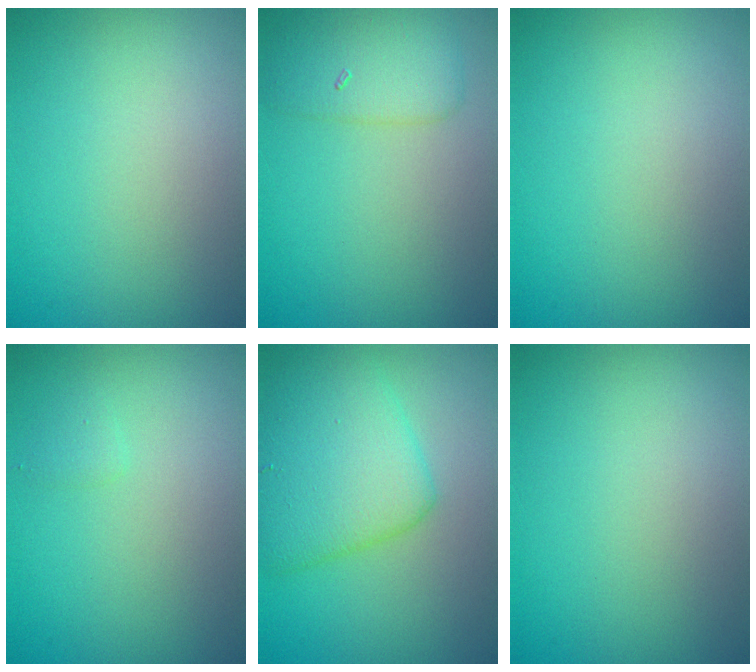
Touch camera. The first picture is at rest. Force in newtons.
{"total": 3.1, "press": 3.1, "slide": 0.1}
{"total": 0.0}
{"total": 0.7, "press": 0.7, "slide": 0.0}
{"total": 5.9, "press": 5.8, "slide": 0.3}
{"total": 0.0}